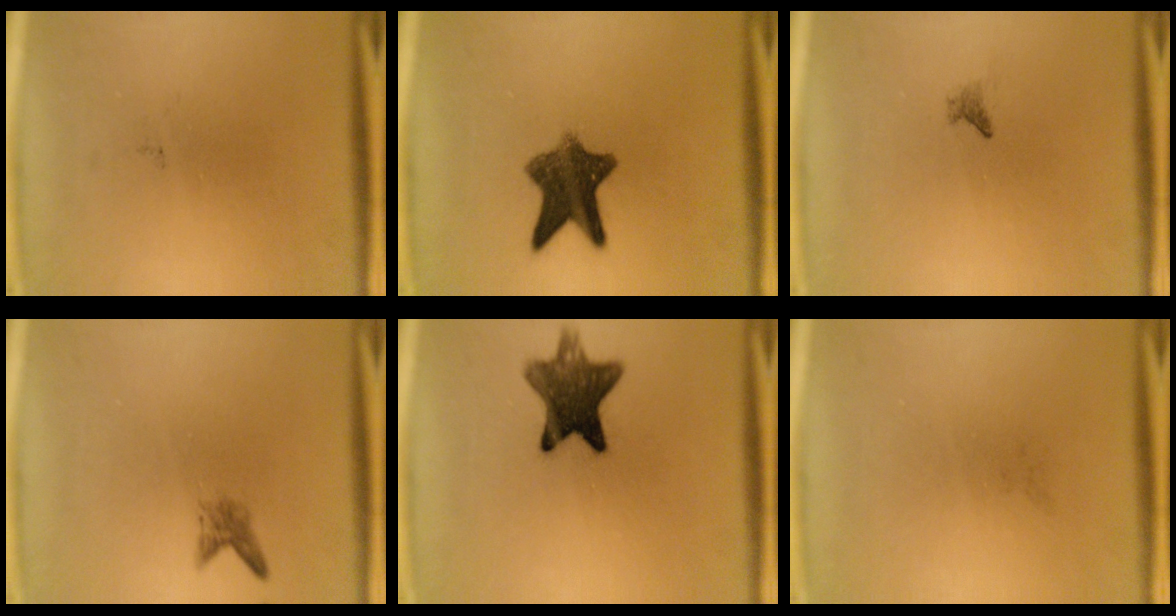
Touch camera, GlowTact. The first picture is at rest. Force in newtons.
{"total": 9.2}
{"total": 0.8}
{"total": 1.6}
{"total": 10.6}
{"total": 0.0}